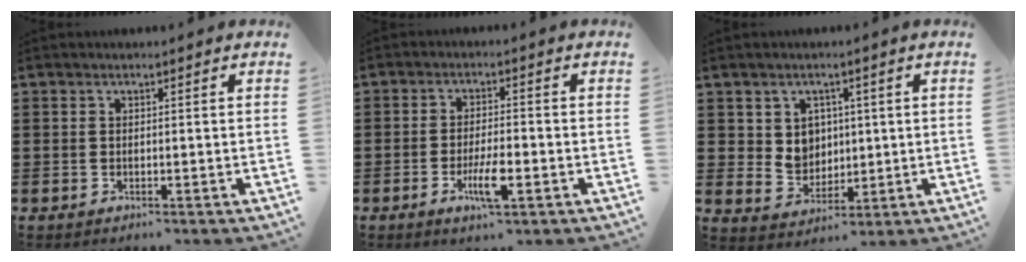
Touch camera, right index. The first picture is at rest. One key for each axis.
{"total": 5.7, "fx": -2.2, "fy": 1.4, "fz": 5.1, "tx": -0.102, "ty": -0.008, "tz": -0.042}
{"total": 4.8, "fx": 1.8, "fy": 4.2, "fz": 1.6, "tx": -0.043, "ty": 0.003, "tz": 0.031}